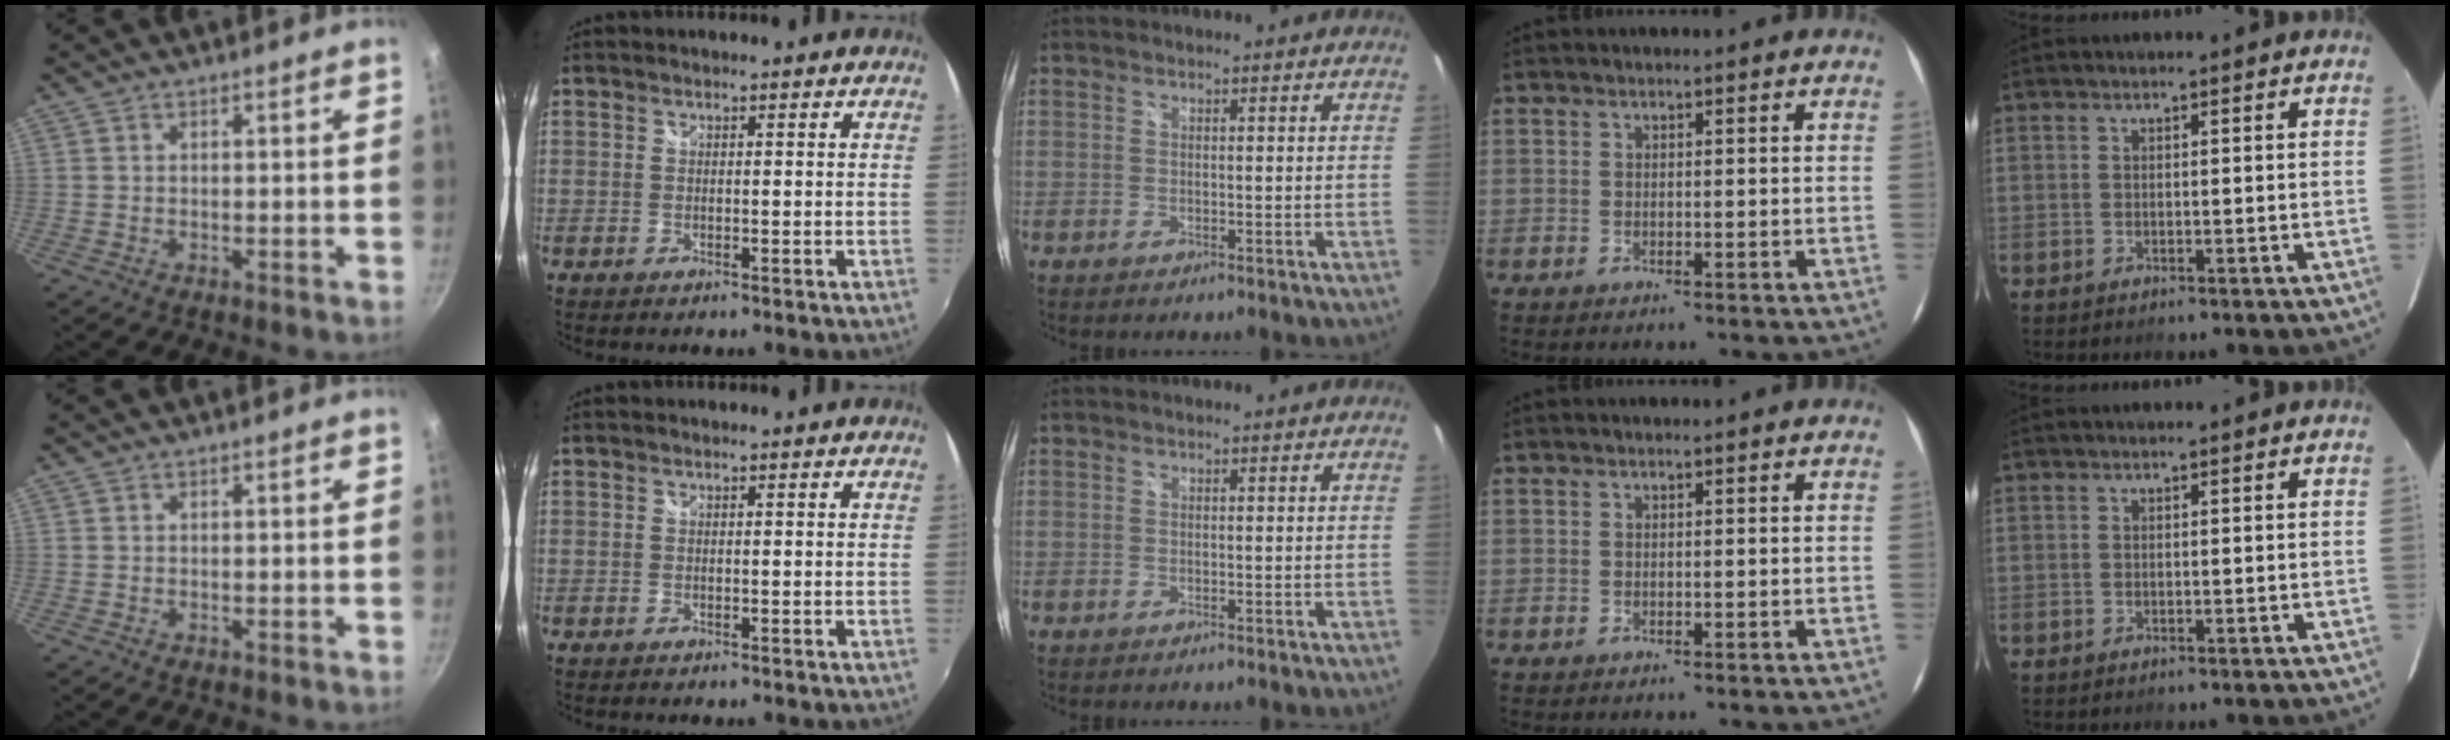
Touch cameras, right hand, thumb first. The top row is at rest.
{}